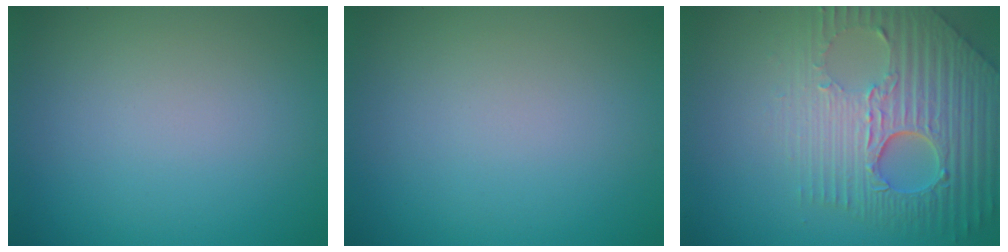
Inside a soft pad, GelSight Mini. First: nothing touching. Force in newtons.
{"total": 0.0}
{"total": 8.9, "press": 6.0, "slide": 6.5}